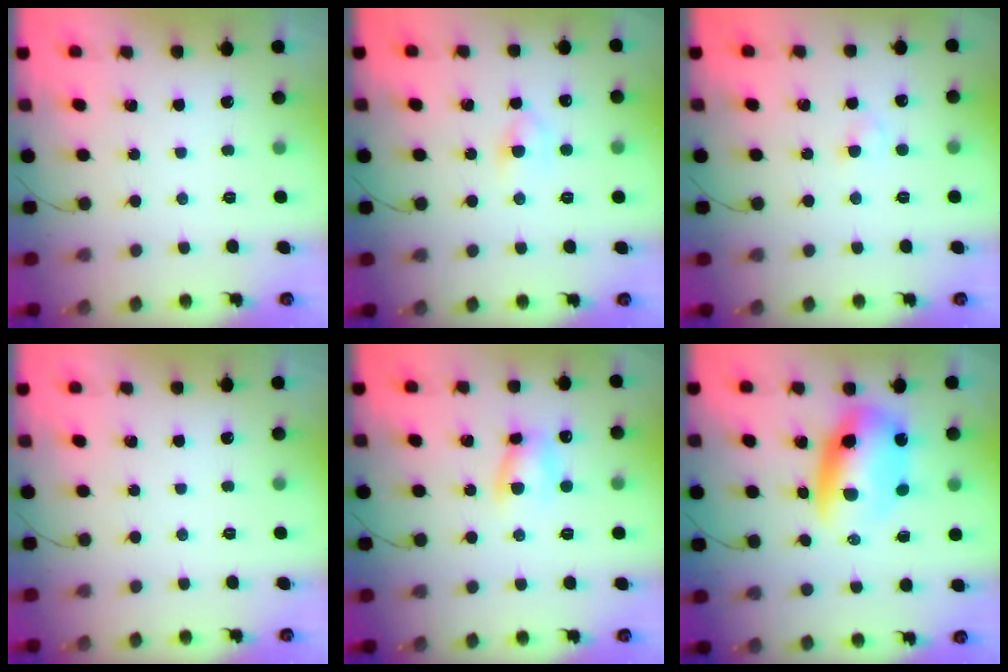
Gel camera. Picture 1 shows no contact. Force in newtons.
{"total": 3.9, "press": 3.7, "slide": 1.3}
{"total": 1.9, "press": 1.6, "slide": 1.0}
{"total": 0.0}
{"total": 6.4, "press": 6.3, "slide": 1.1}
{"total": 10.0, "press": 9.7, "slide": 2.3}